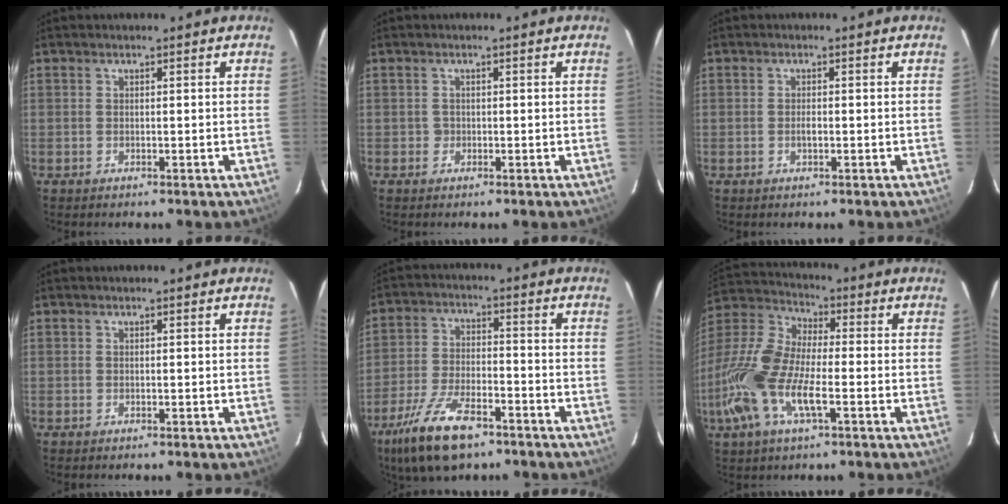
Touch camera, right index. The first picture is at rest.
{"total": 0.9, "force": [-0.2, 0.8, 0.0], "torque": [0.005, 0.002, -0.002]}
{"total": 1.2, "force": [-0.3, 0.5, 1.0], "torque": [-0.018, 0.002, -0.006]}
{"total": 0.0}
{"total": 13.9, "force": [-9.3, 5.3, 9.0], "torque": [-0.199, -0.023, -0.172]}
{"total": 17.8, "force": [-5.5, 6.7, 15.5], "torque": [-0.339, -0.011, -0.118]}